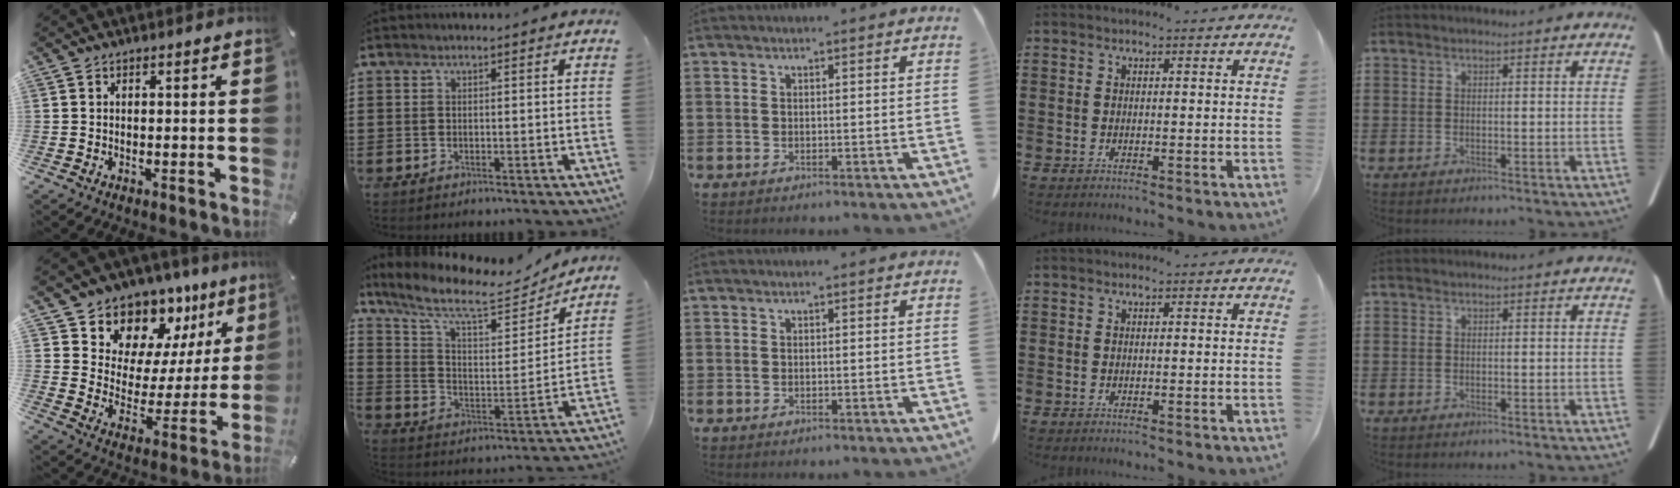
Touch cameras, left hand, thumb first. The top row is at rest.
{"thumb": {"total": 10.8, "force": [8.9, 6.1, -0.8], "torque": [0.014, -0.117, 0.160]}, "index": {"total": 10.4, "force": [8.5, 2.1, 5.6], "torque": [-0.142, -0.045, 0.144]}}